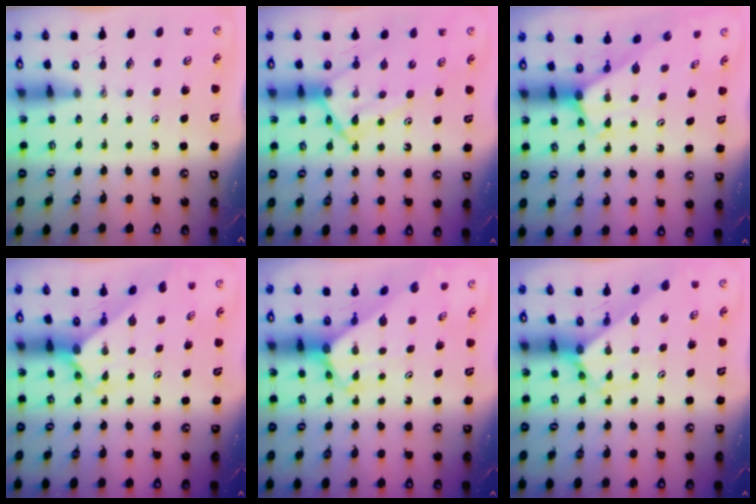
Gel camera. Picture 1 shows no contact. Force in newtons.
{"total": 11.3, "press": 11.2, "slide": 1.2}
{"total": 2.2, "press": 2.2, "slide": 0.1}
{"total": 2.2, "press": 2.2, "slide": 0.2}
{"total": 2.7, "press": 2.7, "slide": 0.1}
{"total": 2.6, "press": 2.6, "slide": 0.2}